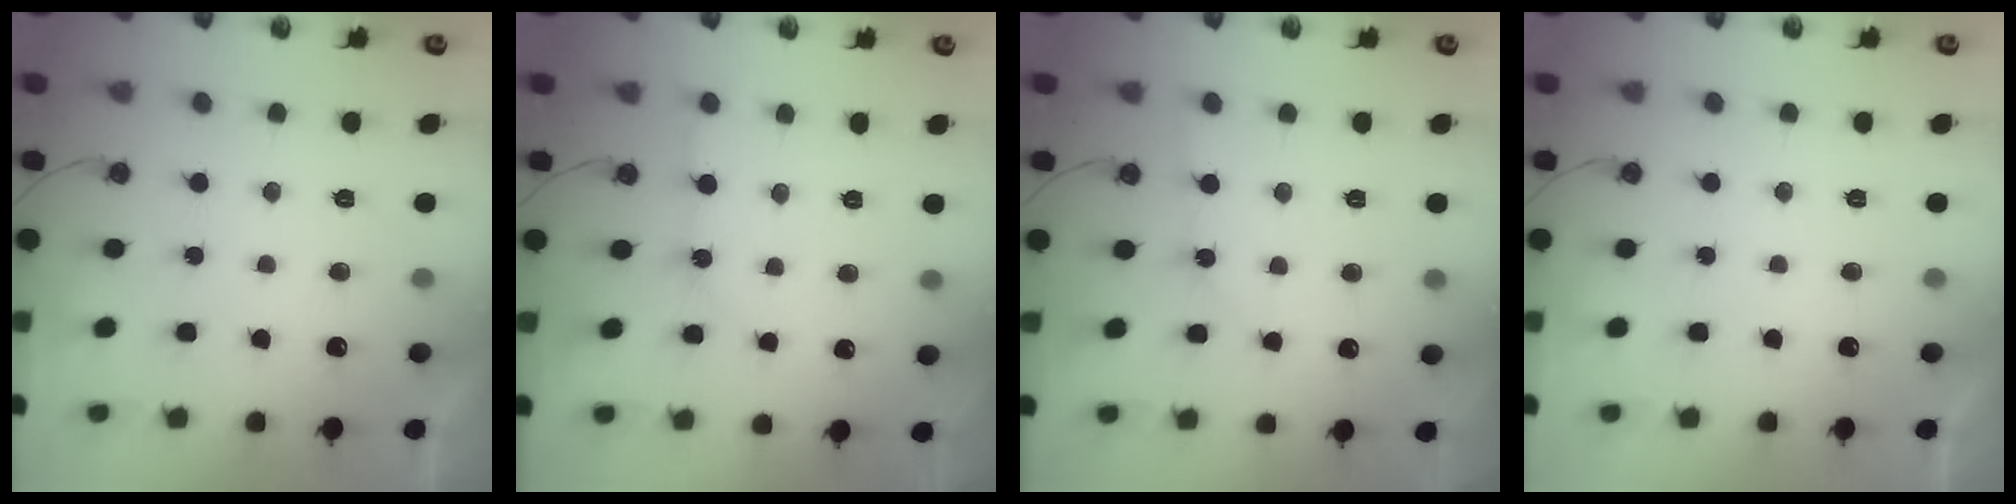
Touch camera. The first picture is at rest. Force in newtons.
{"total": 3.2, "press": 3.1, "slide": 0.4}
{"total": 3.7, "press": 3.6, "slide": 0.6}
{"total": 0.0}